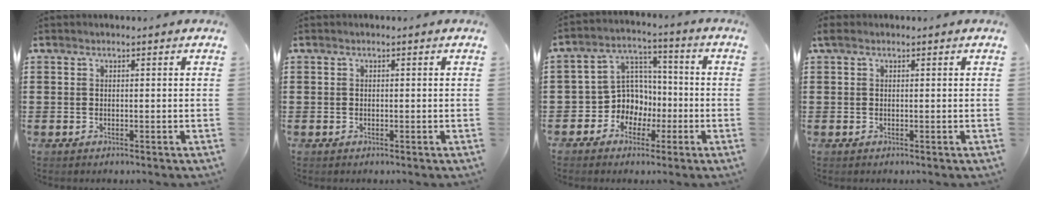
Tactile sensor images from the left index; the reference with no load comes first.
{"total": 0.0}
{"total": 7.2, "force": [-1.9, 6.8, 1.8], "torque": [-0.070, 0.000, -0.037]}
{"total": 0.8, "force": [0.0, 0.5, 0.6], "torque": [-0.012, 0.004, 0.000]}